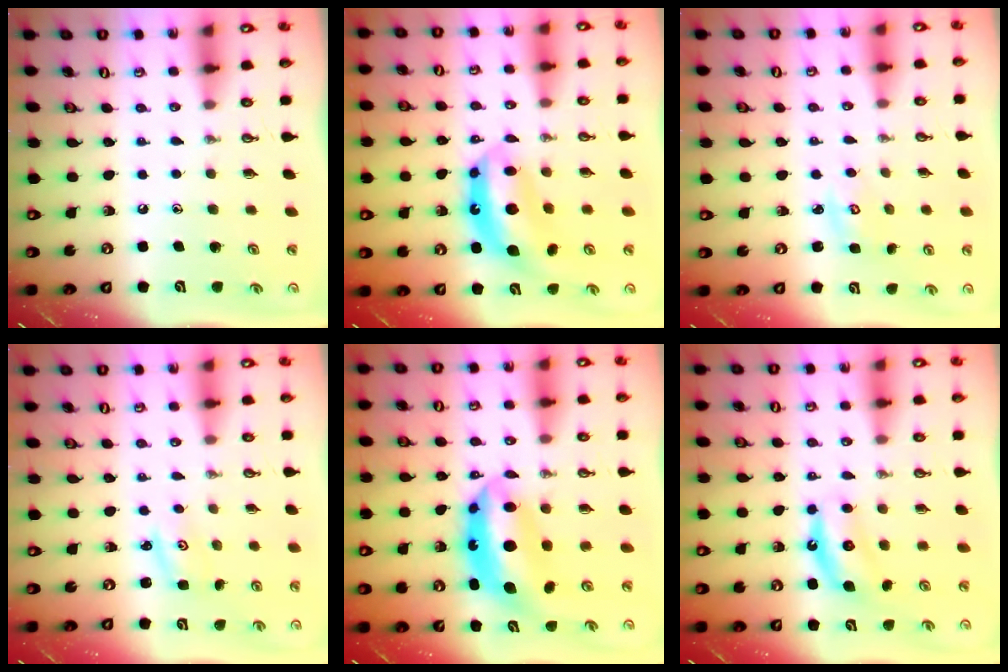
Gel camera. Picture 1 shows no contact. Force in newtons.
{"total": 11.2, "press": 11.2, "slide": 1.3}
{"total": 2.7, "press": 2.7, "slide": 0.3}
{"total": 2.0, "press": 2.0, "slide": 0.2}
{"total": 10.1, "press": 10.0, "slide": 1.0}
{"total": 6.0, "press": 6.0, "slide": 0.8}